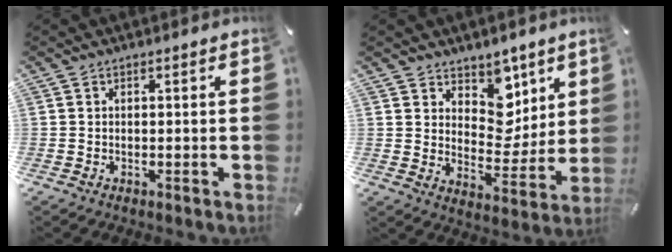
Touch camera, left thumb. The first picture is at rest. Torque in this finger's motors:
{"motor_torque": [0.30, 0.21, 0.14, -0.26, 0.01]}